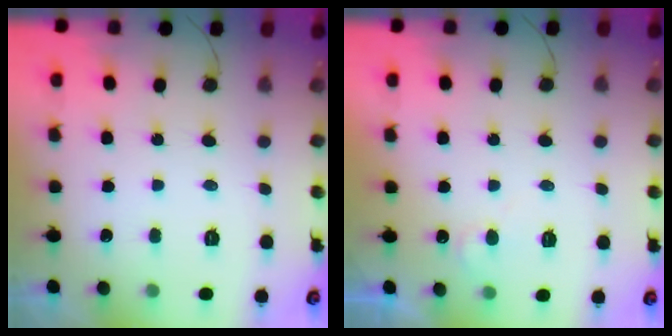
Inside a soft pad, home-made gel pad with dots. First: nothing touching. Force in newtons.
{"total": 4.1, "press": 4.1, "slide": 0.4}